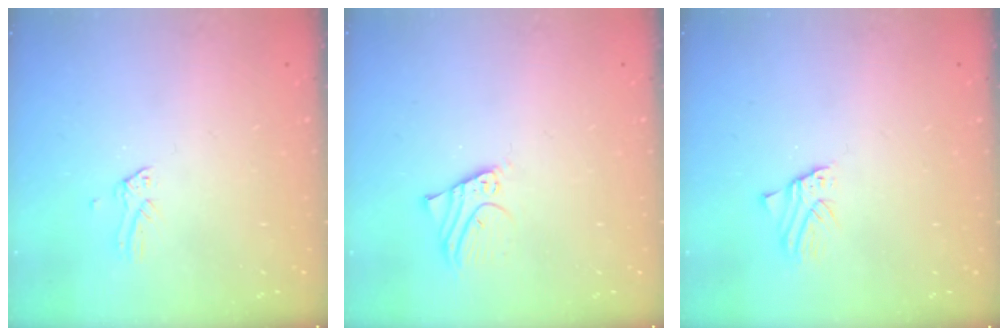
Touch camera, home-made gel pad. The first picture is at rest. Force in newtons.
{"total": 2.7, "press": 2.7, "slide": 0.2}
{"total": 1.6, "press": 1.6, "slide": 0.3}